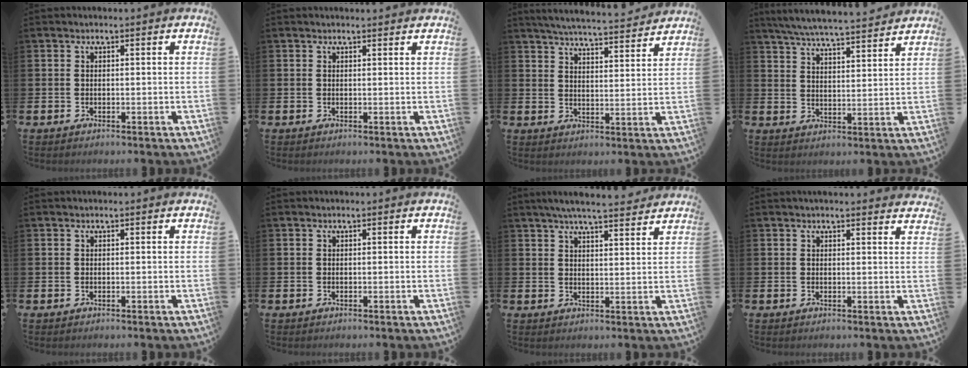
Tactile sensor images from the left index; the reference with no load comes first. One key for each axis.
{"total": 0.7, "fx": 0.6, "fy": 0.0, "fz": 0.2, "tx": 0.007, "ty": -0.004, "tz": 0.009}
{"total": 5.8, "fx": 5.7, "fy": 0.1, "fz": 1.2, "tx": -0.037, "ty": -0.041, "tz": 0.097}
{"total": 6.3, "fx": 6.1, "fy": 0.2, "fz": 1.6, "tx": -0.046, "ty": -0.041, "tz": 0.106}
{"total": 0.0}
{"total": 0.0}
{"total": 5.4, "fx": 5.2, "fy": 0.1, "fz": 1.7, "tx": -0.033, "ty": -0.025, "tz": 0.090}
{"total": 2.0, "fx": 2.0, "fy": -0.1, "fz": 0.0, "tx": 0.001, "ty": -0.012, "tz": 0.035}